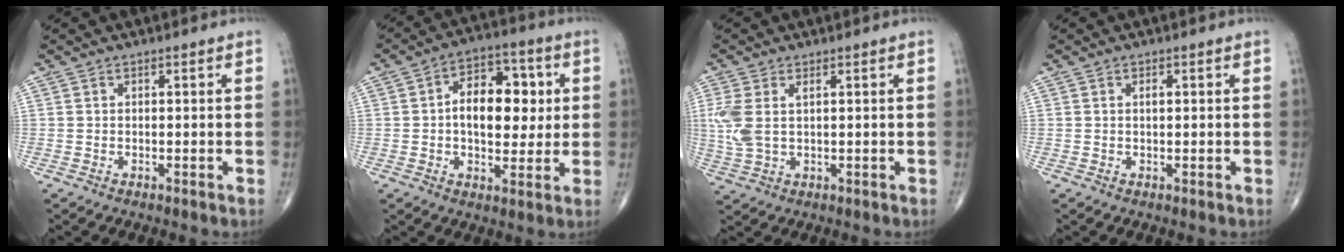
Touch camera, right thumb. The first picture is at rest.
{"total": 13.3, "force": [1.3, 8.0, 10.5], "torque": [-0.122, 0.015, 0.016]}
{"total": 6.3, "force": [1.1, 3.3, 5.3], "torque": [-0.146, 0.007, 0.030]}
{"total": 1.0, "force": [0.2, 0.4, 0.9], "torque": [-0.017, 0.001, 0.004]}